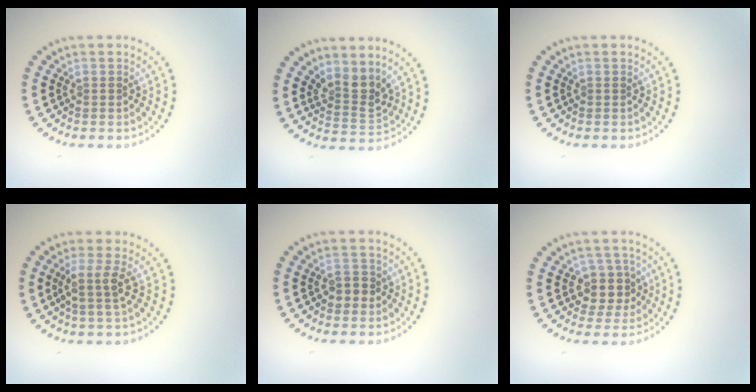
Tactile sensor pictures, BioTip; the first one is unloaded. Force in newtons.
{"total": 2.8, "press": 1.9, "slide": 2.0}
{"total": 0.0}
{"total": 2.3, "press": 1.8, "slide": 1.3}
{"total": 1.9, "press": 1.8, "slide": 0.4}
{"total": 3.0, "press": 2.6, "slide": 1.5}